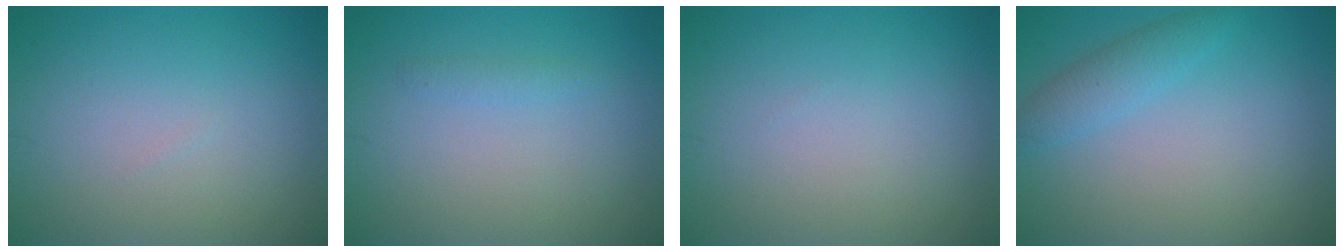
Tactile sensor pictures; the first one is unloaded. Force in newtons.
{"total": 0.8, "press": 0.8, "slide": 0.1}
{"total": 0.0}
{"total": 2.3, "press": 2.3, "slide": 0.1}